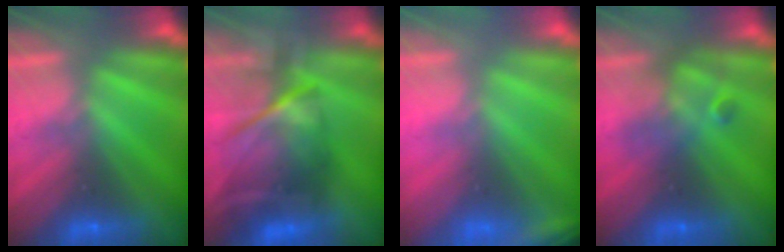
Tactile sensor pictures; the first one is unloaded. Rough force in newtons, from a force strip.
{"total": 6.9}
{"total": 2.4}
{"total": 2.6}